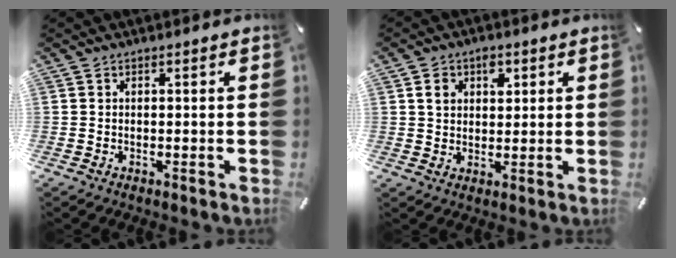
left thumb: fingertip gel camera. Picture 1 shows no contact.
{"total": 5.1, "force": [1.7, 3.9, 2.7], "torque": [-0.031, -0.004, 0.023]}